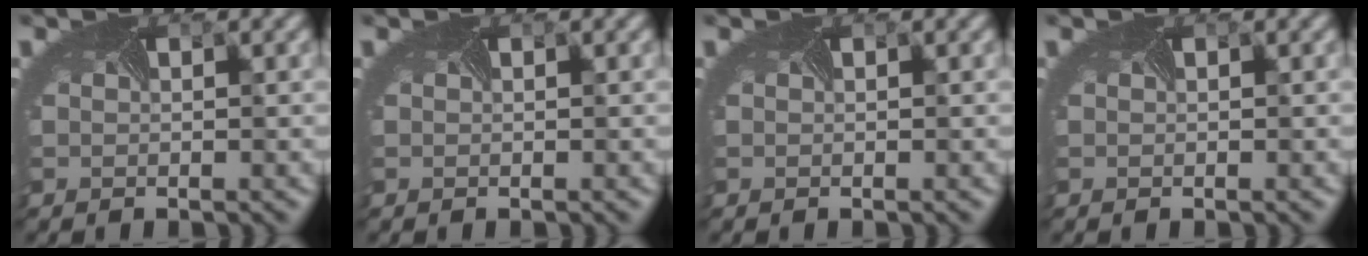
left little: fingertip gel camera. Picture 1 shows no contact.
{"total": 0.0}
{"total": 0.0}
{"total": 0.0}